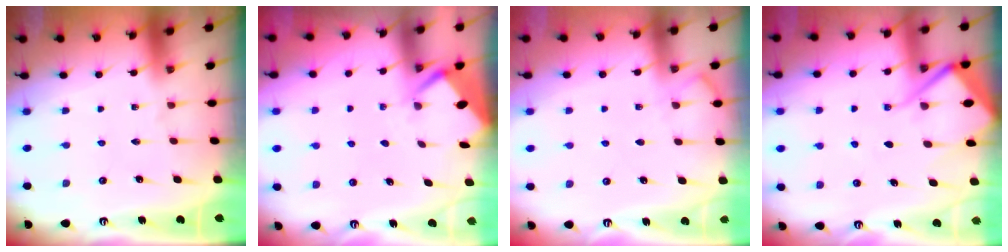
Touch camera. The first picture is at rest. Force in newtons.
{"total": 2.7, "press": 2.7, "slide": 0.4}
{"total": 4.5, "press": 4.4, "slide": 0.6}
{"total": 8.0, "press": 7.9, "slide": 1.0}